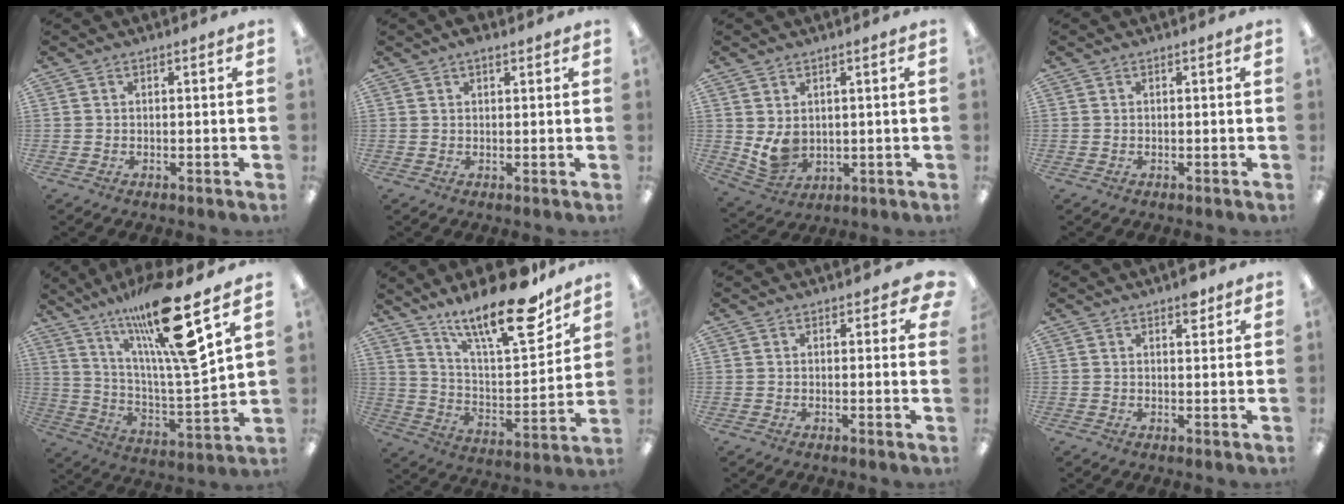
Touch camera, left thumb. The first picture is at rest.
{"total": 2.6, "force": [1.7, 0.9, 1.7], "torque": [-0.029, -0.001, 0.028]}
{"total": 5.8, "force": [1.8, 4.5, 3.2], "torque": [-0.062, -0.010, 0.036]}
{"total": 0.0}
{"total": 23.4, "force": [16.2, 3.1, 16.6], "torque": [-0.299, -0.083, 0.253]}
{"total": 22.2, "force": [16.6, 5.5, 13.8], "torque": [-0.223, -0.109, 0.272]}
{"total": 2.5, "force": [1.2, 1.3, 1.8], "torque": [-0.014, -0.004, 0.016]}
{"total": 3.4, "force": [2.3, 1.4, 2.1], "torque": [-0.013, -0.009, 0.033]}